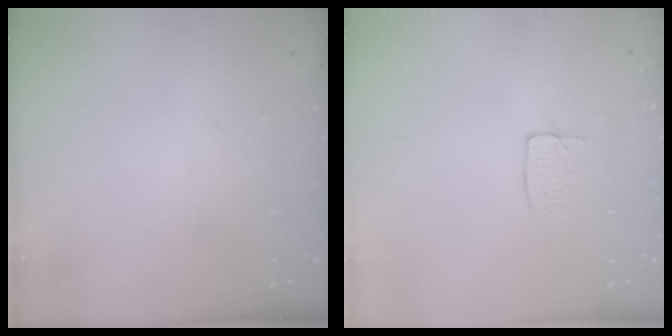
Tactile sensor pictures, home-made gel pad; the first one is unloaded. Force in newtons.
{"total": 3.5, "press": 3.5, "slide": 0.2}